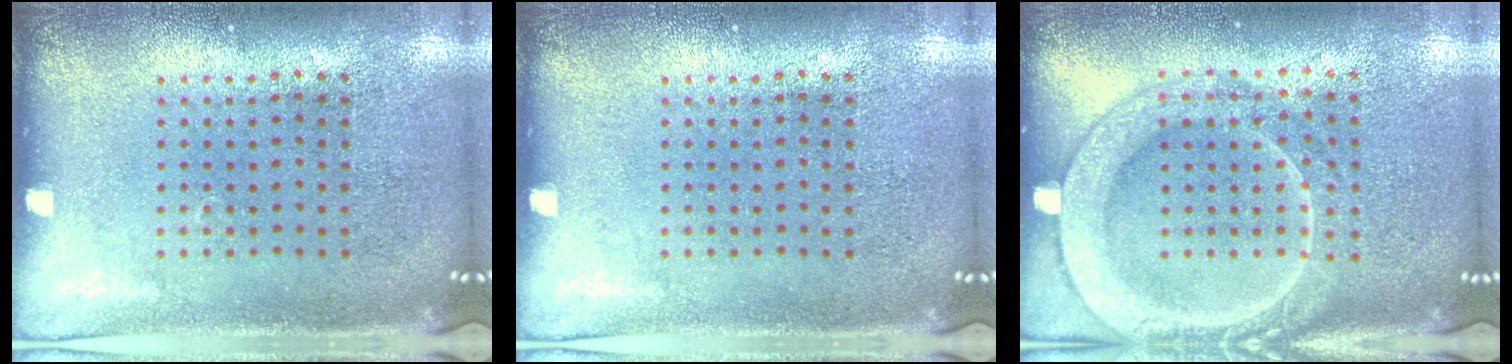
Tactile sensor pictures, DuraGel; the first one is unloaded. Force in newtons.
{"total": 0.0}
{"total": 2.0, "press": 2.0, "slide": 0.2}